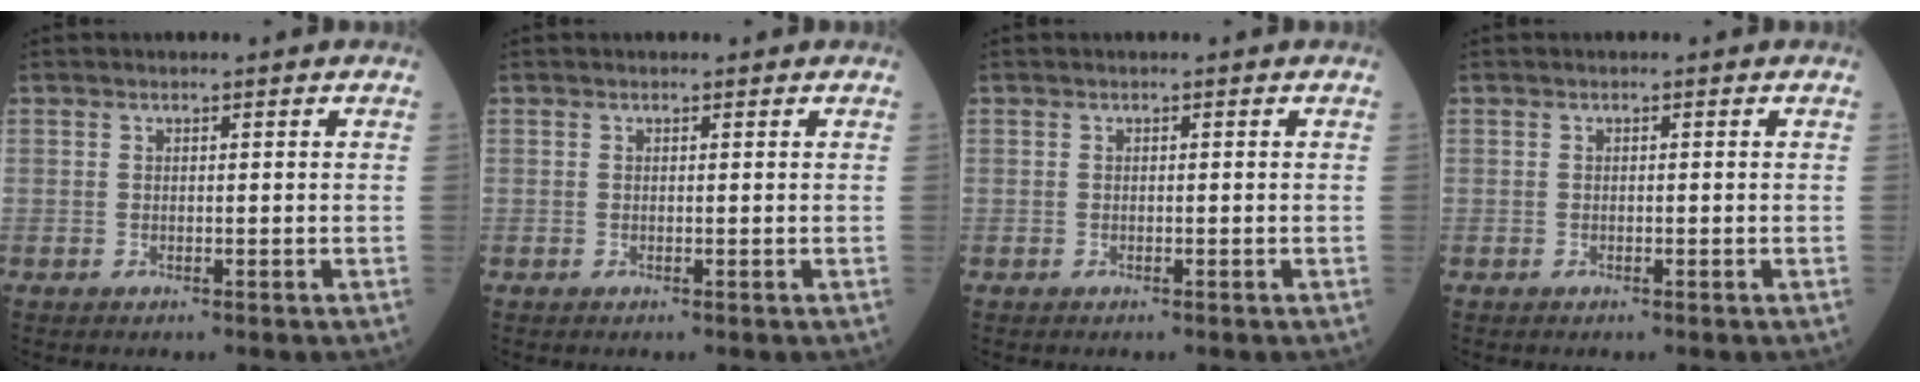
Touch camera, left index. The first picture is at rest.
{"total": 0.0}
{"total": 0.0}
{"total": 0.0}